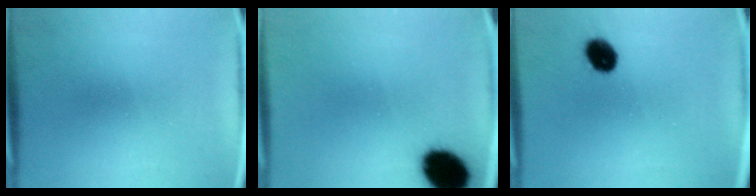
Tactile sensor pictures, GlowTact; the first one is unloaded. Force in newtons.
{"total": 12.3}
{"total": 6.0}